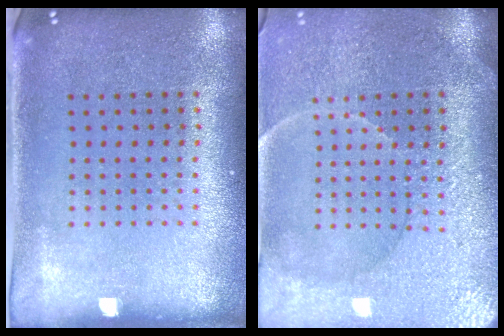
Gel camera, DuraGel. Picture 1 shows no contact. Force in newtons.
{"total": 3.7, "press": 3.5, "slide": 1.2}